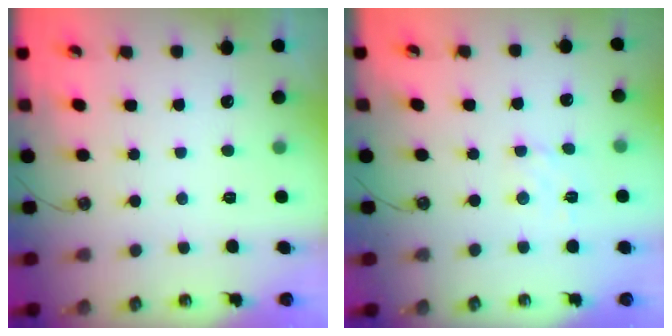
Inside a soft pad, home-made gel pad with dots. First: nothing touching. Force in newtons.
{"total": 3.2, "press": 3.1, "slide": 0.5}